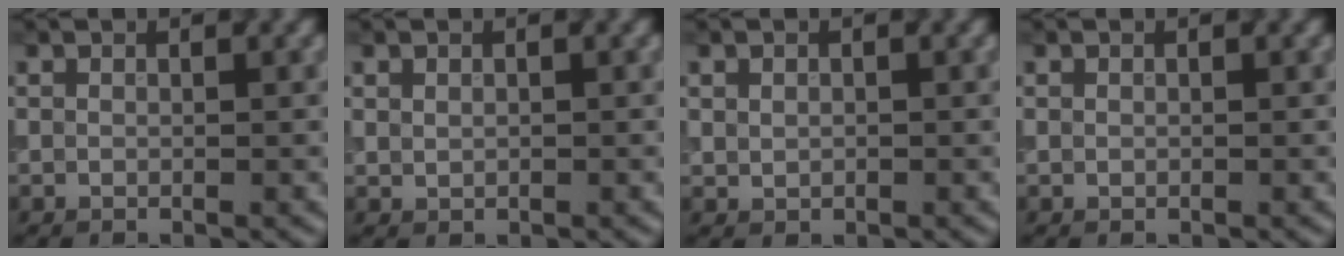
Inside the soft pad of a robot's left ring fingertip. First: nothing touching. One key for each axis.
{"total": 0.6, "fx": 0.2, "fy": 0.5, "fz": 0.3, "tx": -0.003, "ty": -0.002, "tz": 0.006}
{"total": 0.9, "fx": 0.2, "fy": 0.8, "fz": 0.4, "tx": -0.005, "ty": -0.002, "tz": 0.006}
{"total": 0.0}